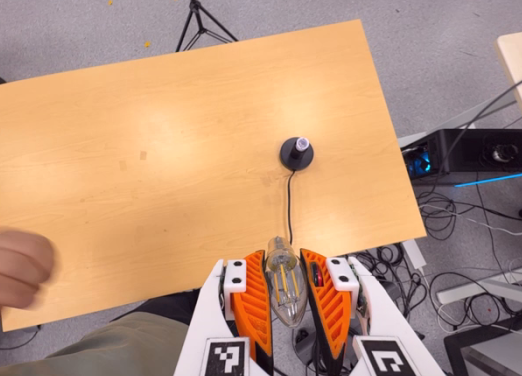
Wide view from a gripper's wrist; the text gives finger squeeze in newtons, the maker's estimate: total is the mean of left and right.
{"total": 21.9, "left": 23.5, "right": 20.3}